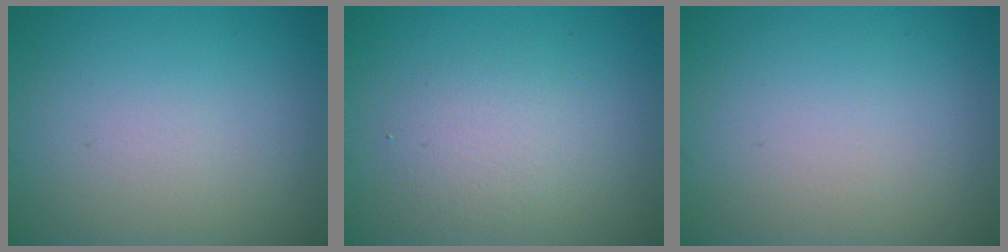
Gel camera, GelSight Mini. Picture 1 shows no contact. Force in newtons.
{"total": 2.5, "press": 2.5, "slide": 0.2}
{"total": 0.0}